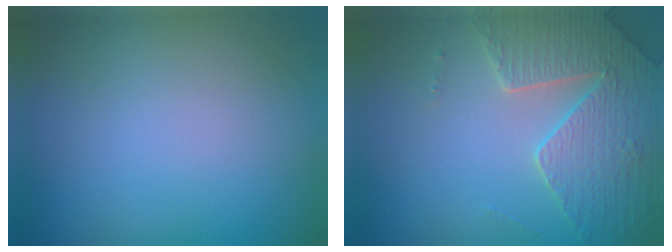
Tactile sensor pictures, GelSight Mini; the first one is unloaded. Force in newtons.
{"total": 4.1, "press": 4.1, "slide": 0.5}